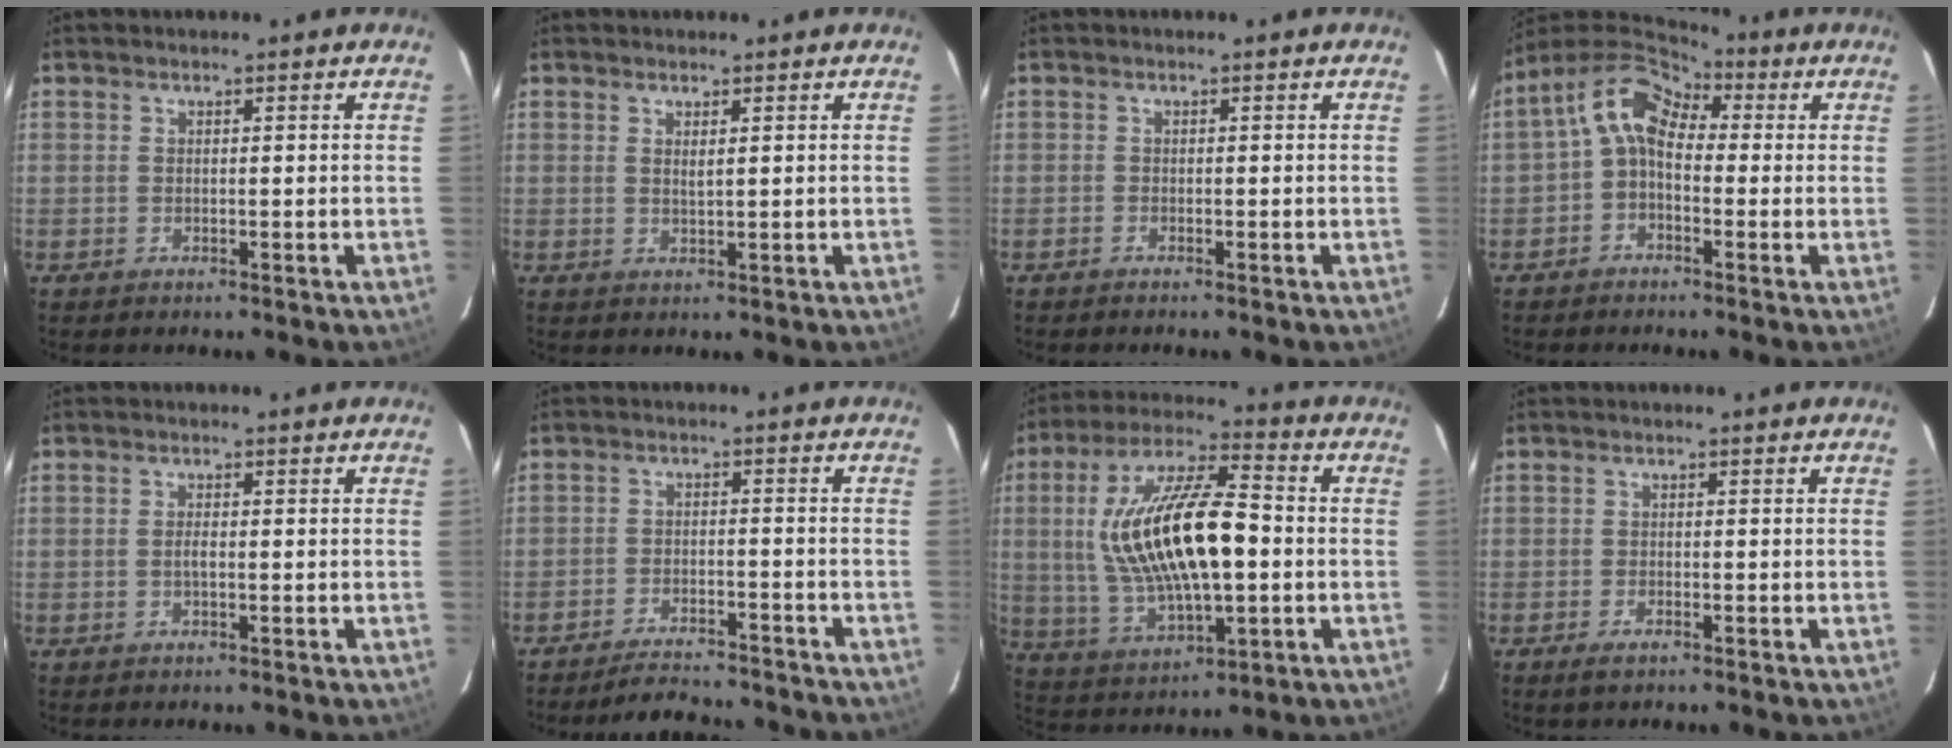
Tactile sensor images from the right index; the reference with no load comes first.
{"total": 1.4, "force": [0.6, 0.3, 1.2], "torque": [-0.021, 0.000, 0.010]}
{"total": 0.8, "force": [-0.7, 0.1, 0.2], "torque": [-0.010, -0.001, -0.015]}
{"total": 8.3, "force": [0.2, 5.9, 5.8], "torque": [-0.108, 0.030, -0.012]}
{"total": 1.5, "force": [-0.3, 0.7, 1.3], "torque": [-0.026, 0.002, -0.007]}
{"total": 13.2, "force": [-12.1, 3.0, 4.3], "torque": [-0.098, 0.004, -0.163]}
{"total": 20.8, "force": [0.4, 8.0, 19.2], "torque": [-0.371, 0.011, 0.018]}
{"total": 2.0, "force": [-1.5, 0.7, 1.2], "torque": [-0.032, -0.004, -0.029]}